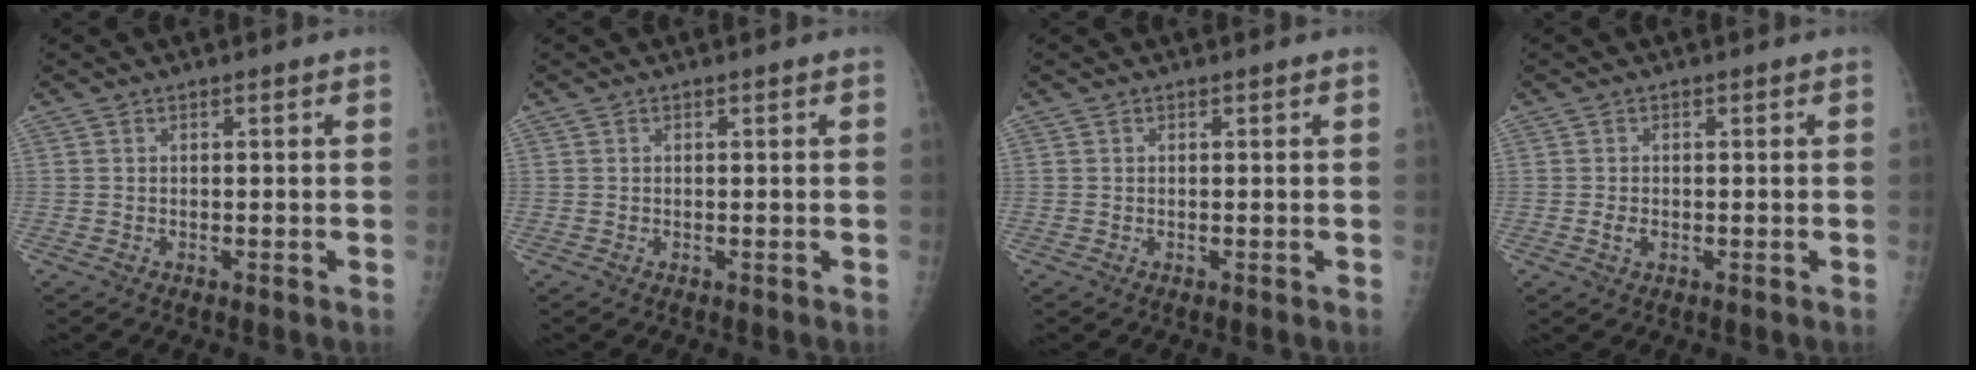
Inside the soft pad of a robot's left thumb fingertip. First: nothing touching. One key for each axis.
{"total": 0.0}
{"total": 0.0}
{"total": 1.6, "fx": -0.3, "fy": 1.2, "fz": 1.1, "tx": -0.019, "ty": 0.000, "tz": -0.006}